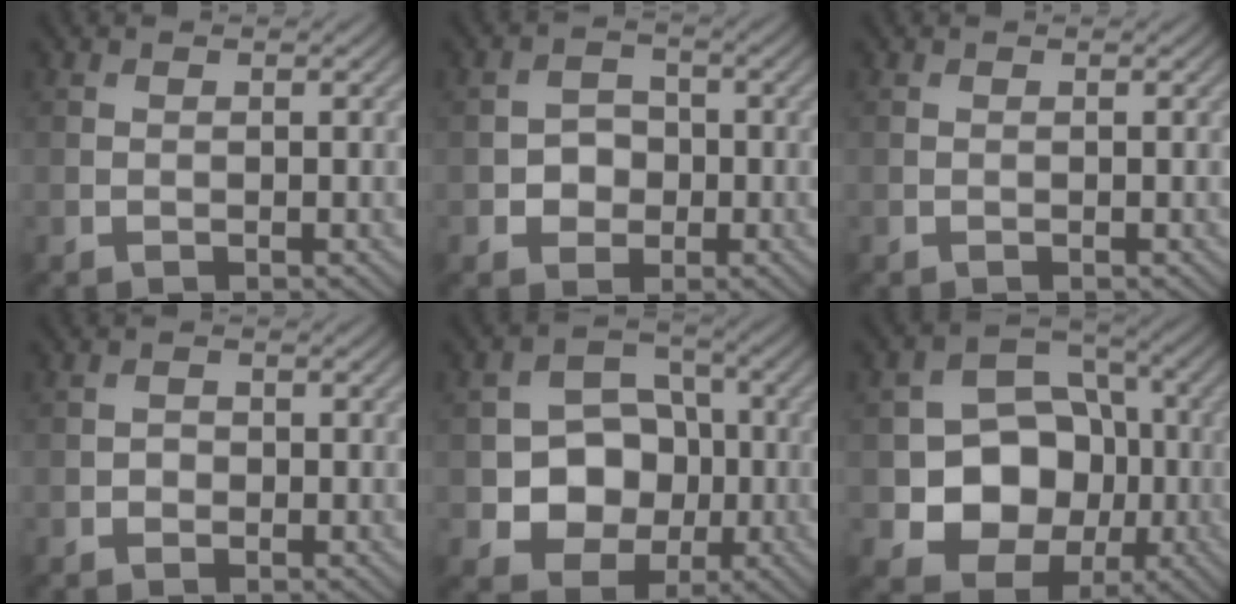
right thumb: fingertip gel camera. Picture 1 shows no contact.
{"total": 3.1, "force": [-0.7, 2.6, 1.4], "torque": [-0.025, 0.003, -0.019]}
{"total": 0.0}
{"total": 0.8, "force": [-0.3, 0.7, 0.4], "torque": [-0.006, 0.000, -0.008]}
{"total": 8.8, "force": [-1.4, 7.2, 4.8], "torque": [-0.094, -0.004, -0.041]}
{"total": 11.0, "force": [-1.9, 9.0, 6.0], "torque": [-0.104, -0.008, -0.050]}